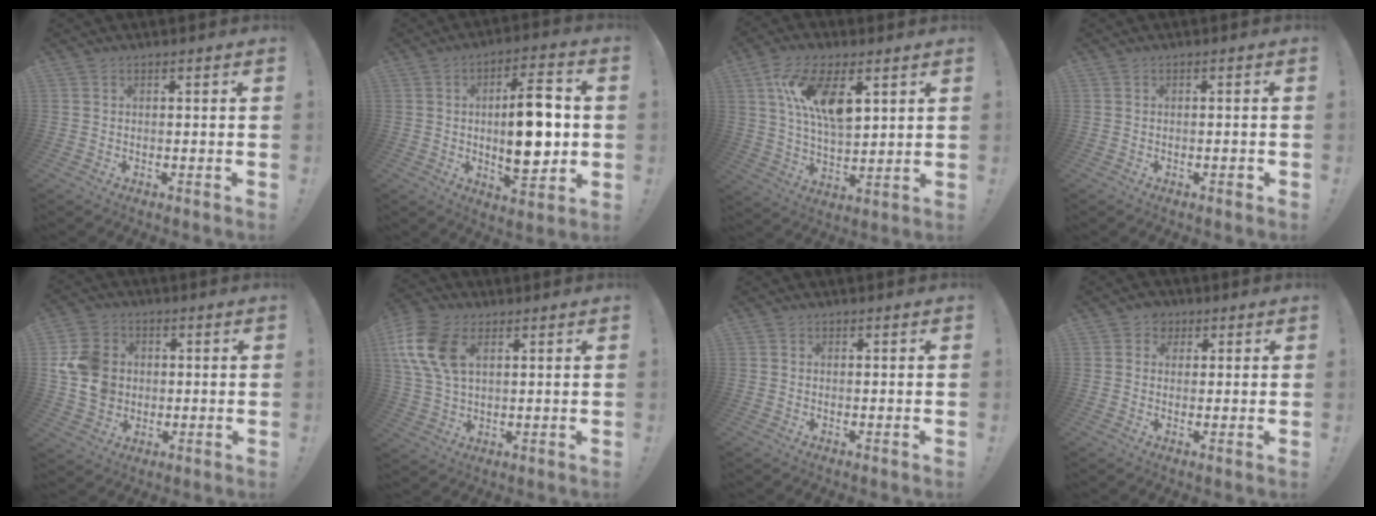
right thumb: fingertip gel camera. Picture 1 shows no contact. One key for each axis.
{"total": 16.0, "fx": 0.3, "fy": 6.5, "fz": 14.6, "tx": -0.229, "ty": -0.004, "tz": -0.005}
{"total": 14.9, "fx": 6.3, "fy": 7.0, "fz": 11.5, "tx": -0.214, "ty": -0.006, "tz": 0.114}
{"total": 1.2, "fx": -0.7, "fy": 0.3, "fz": 0.9, "tx": -0.013, "ty": 0.003, "tz": -0.011}
{"total": 12.6, "fx": 1.3, "fy": 11.0, "fz": 6.0, "tx": -0.104, "ty": 0.003, "tz": 0.031}
{"total": 15.4, "fx": 5.1, "fy": 10.0, "fz": 10.6, "tx": -0.222, "ty": -0.012, "tz": 0.094}
{"total": 0.0}
{"total": 3.7, "fx": 1.1, "fy": 3.5, "fz": 0.8, "tx": -0.009, "ty": 0.001, "tz": 0.020}